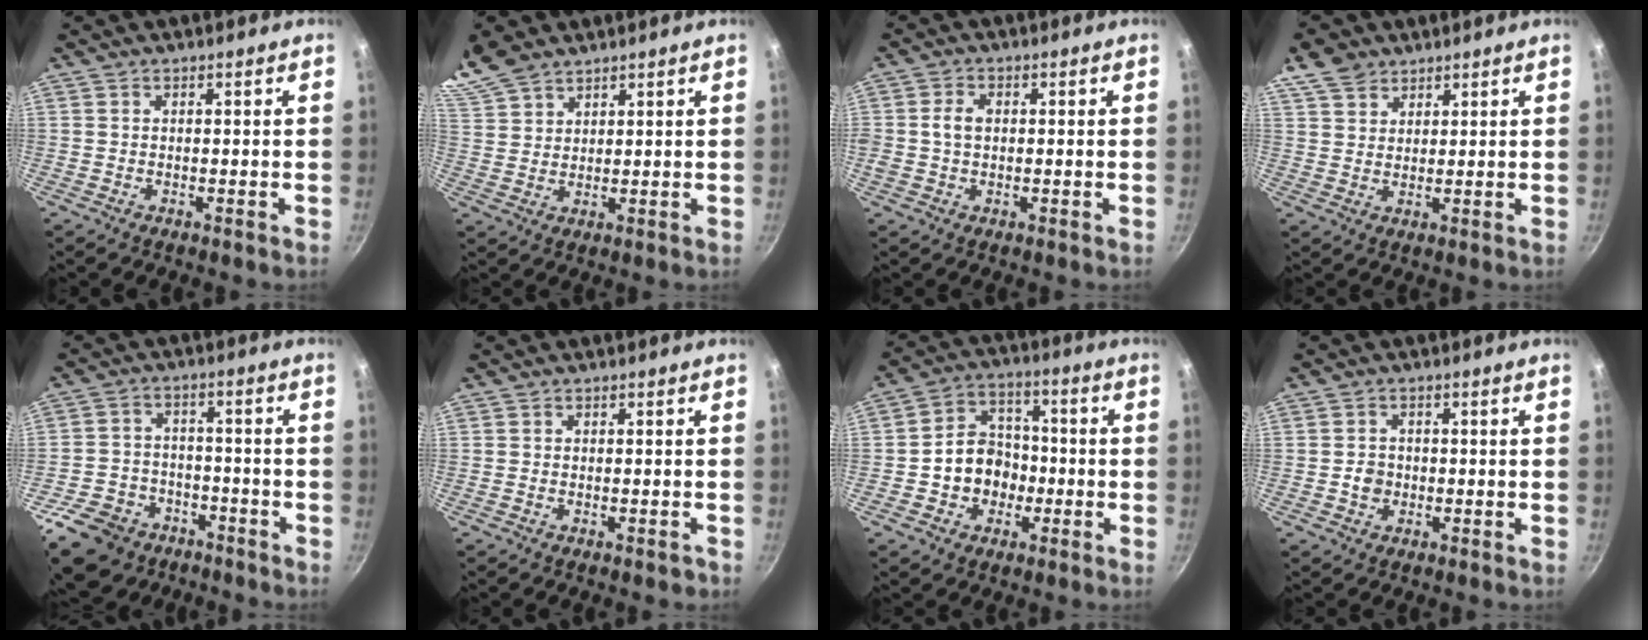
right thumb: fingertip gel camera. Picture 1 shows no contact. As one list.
[{"total": 9.8, "force": [7.9, 4.8, 3.3], "torque": [-0.065, 0.001, 0.165]}, {"total": 3.8, "force": [0.2, 2.8, 2.6], "torque": [-0.043, 0.008, 0.000]}, {"total": 6.2, "force": [4.4, 3.9, 2.0], "torque": [-0.019, -0.007, 0.083]}, {"total": 14.5, "force": [-9.3, 9.7, 5.5], "torque": [-0.089, 0.059, -0.148]}, {"total": 0.9, "force": [-0.5, 0.6, 0.5], "torque": [-0.004, 0.008, -0.004]}, {"total": 10.1, "force": [-2.2, 8.6, 4.9], "torque": [-0.041, 0.035, -0.040]}, {"total": 2.8, "force": [-0.7, 2.4, 1.2], "torque": [-0.008, 0.010, -0.013]}]